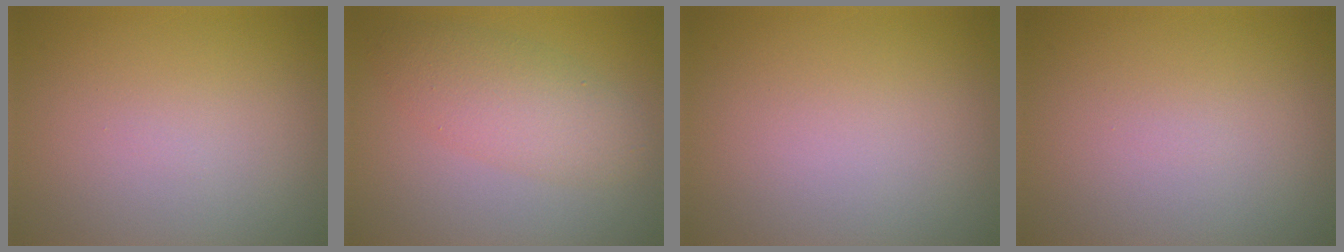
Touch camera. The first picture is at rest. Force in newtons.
{"total": 4.2, "press": 4.2, "slide": 0.1}
{"total": 0.0}
{"total": 0.0}